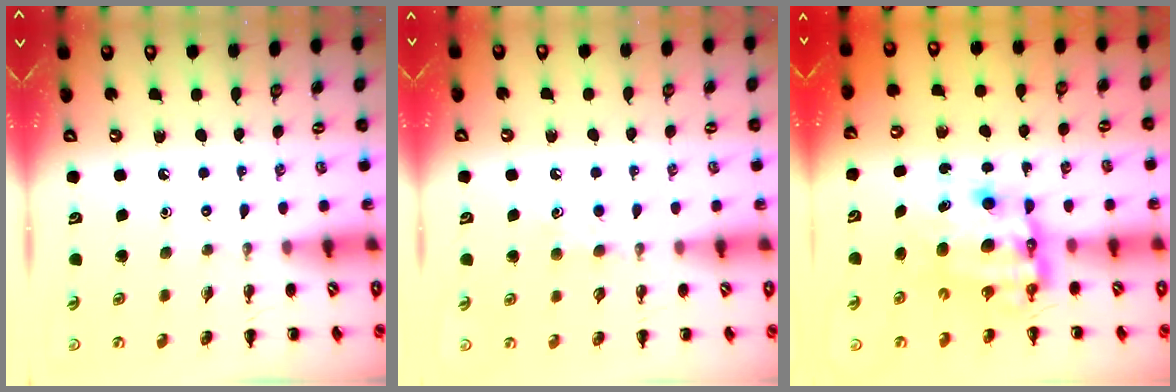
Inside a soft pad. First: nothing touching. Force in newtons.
{"total": 5.9, "press": 5.7, "slide": 1.5}
{"total": 9.6, "press": 9.3, "slide": 2.2}